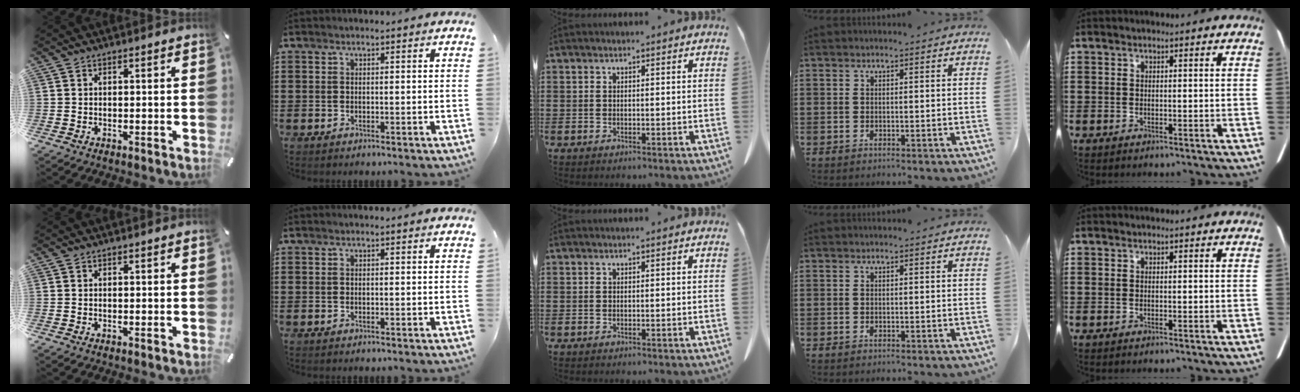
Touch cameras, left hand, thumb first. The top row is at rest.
{}